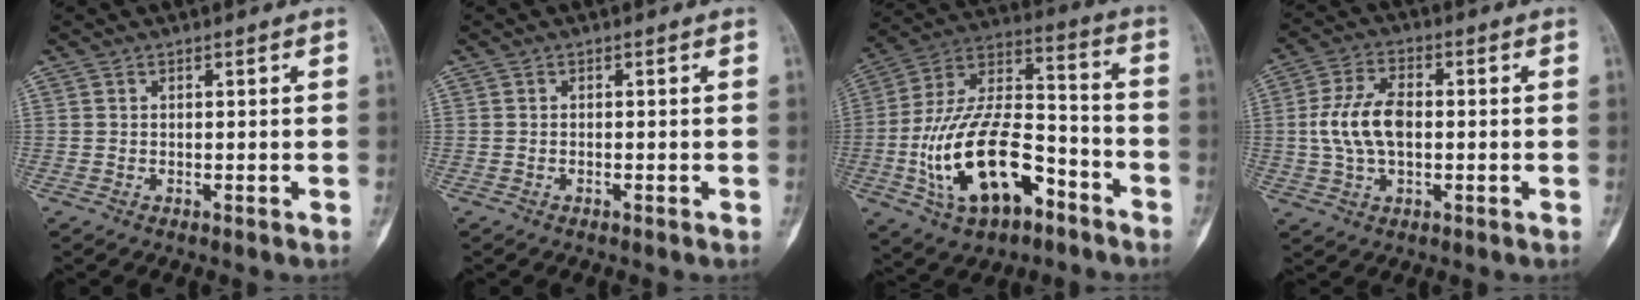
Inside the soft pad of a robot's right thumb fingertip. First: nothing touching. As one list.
[{"total": 0.0}, {"total": 22.2, "force": [-8.8, 11.4, 16.9], "torque": [-0.298, 0.066, -0.144]}, {"total": 9.8, "force": [0.0, 5.6, 8.1], "torque": [-0.160, 0.013, -0.001]}]